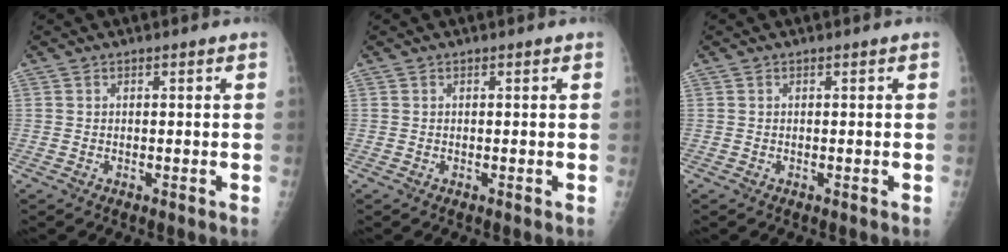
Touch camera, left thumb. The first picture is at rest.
{"total": 0.0}
{"total": 0.0}